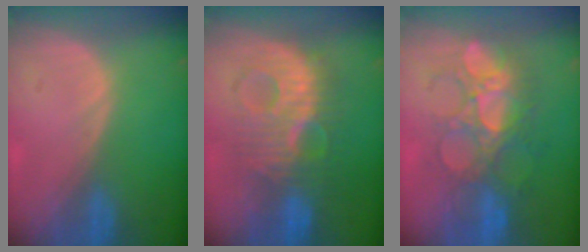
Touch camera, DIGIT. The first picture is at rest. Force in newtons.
{"total": 9.6, "press": 9.6, "slide": 0.1}
{"total": 8.8, "press": 8.6, "slide": 1.6}